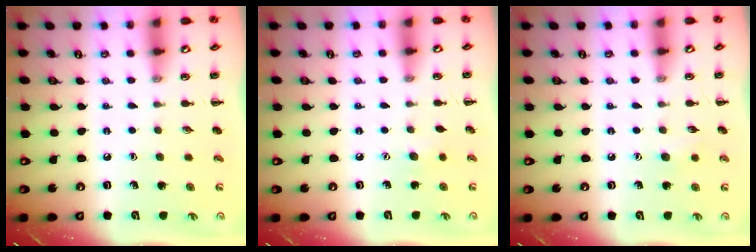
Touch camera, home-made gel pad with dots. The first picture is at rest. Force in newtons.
{"total": 2.9, "press": 2.8, "slide": 0.7}
{"total": 4.8, "press": 4.6, "slide": 1.2}